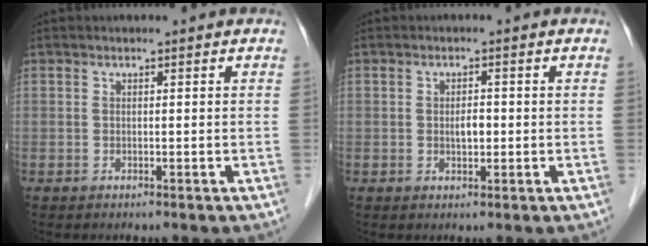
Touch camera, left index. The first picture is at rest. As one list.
[{"total": 2.0, "force": [-0.3, 0.9, 1.7], "torque": [-0.030, 0.001, -0.003]}]